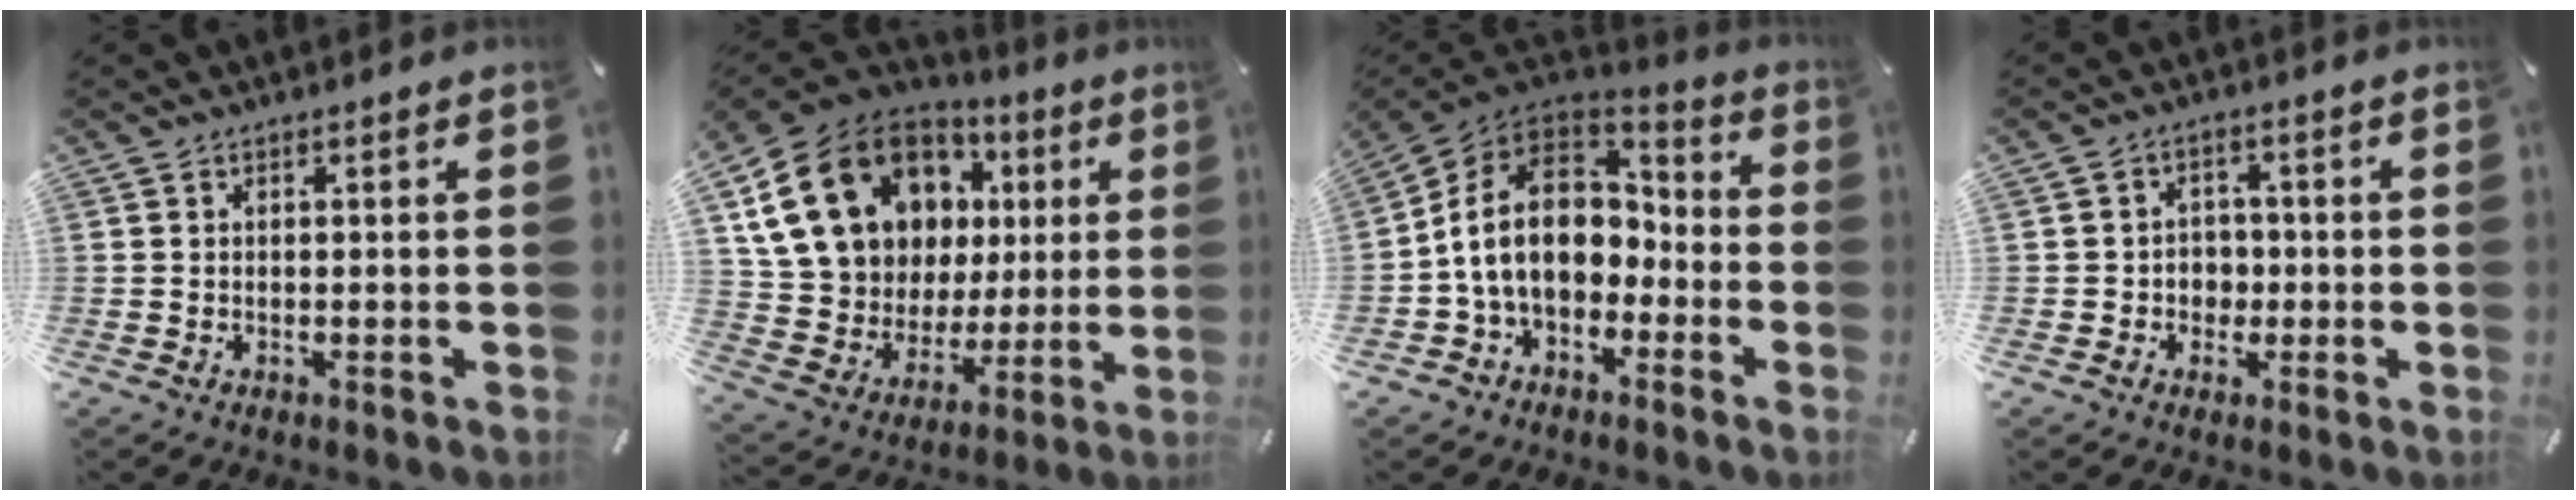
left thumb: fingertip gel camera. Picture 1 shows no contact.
{"total": 20.7, "force": [8.7, 15.5, 10.6], "torque": [-0.203, -0.043, 0.178]}
{"total": 14.8, "force": [-0.9, 11.6, 9.2], "torque": [-0.191, 0.021, -0.015]}
{"total": 4.4, "force": [-0.7, 4.2, 1.1], "torque": [-0.012, 0.006, -0.017]}